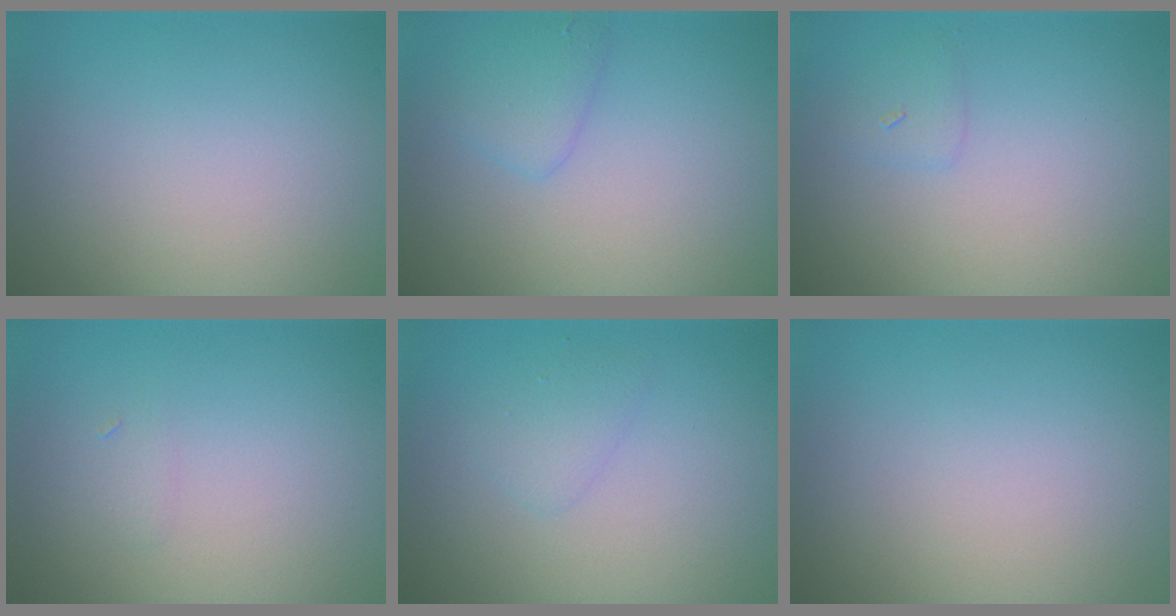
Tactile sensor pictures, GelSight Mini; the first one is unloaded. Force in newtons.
{"total": 1.8, "press": 1.8, "slide": 0.2}
{"total": 0.5, "press": 0.5, "slide": 0.0}
{"total": 0.6, "press": 0.6, "slide": 0.0}
{"total": 1.3, "press": 1.3, "slide": 0.1}
{"total": 0.0}